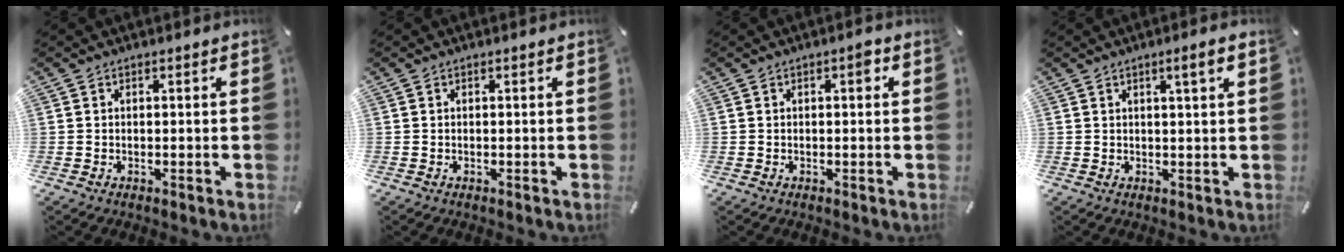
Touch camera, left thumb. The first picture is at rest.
{"total": 0.0}
{"total": 2.2, "force": [0.4, 0.9, 1.9], "torque": [-0.016, 0.001, -0.002]}
{"total": 3.4, "force": [1.5, 0.2, 3.1], "torque": [-0.061, 0.000, 0.023]}